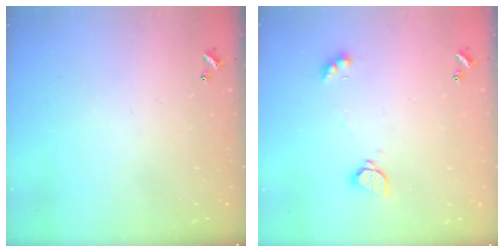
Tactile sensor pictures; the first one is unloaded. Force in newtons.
{"total": 2.3, "press": 2.3, "slide": 0.3}